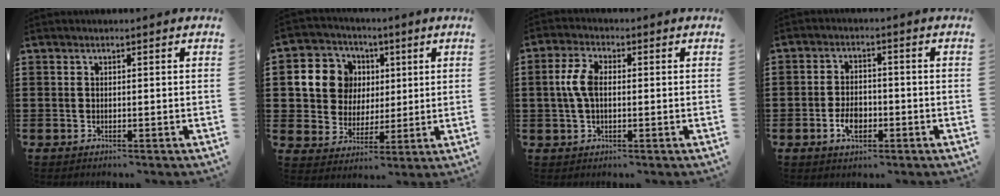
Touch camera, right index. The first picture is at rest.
{"total": 9.9, "force": [2.2, 8.9, 3.6], "torque": [-0.119, 0.011, 0.043]}
{"total": 5.1, "force": [0.3, 2.7, 4.3], "torque": [-0.110, 0.003, -0.003]}
{"total": 4.3, "force": [-1.7, 2.6, 3.1], "torque": [-0.070, 0.001, -0.034]}